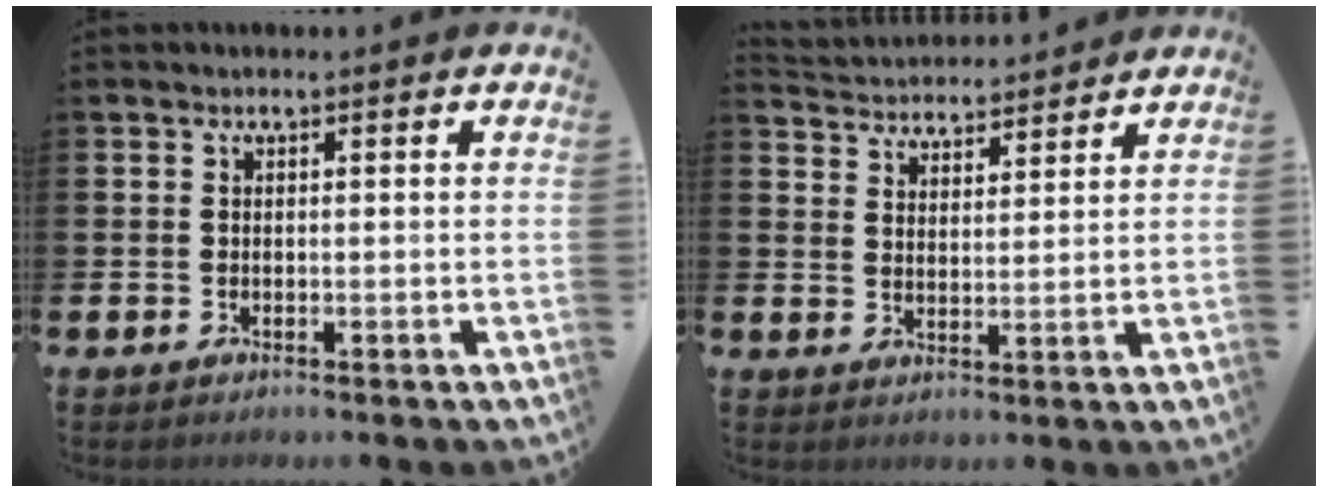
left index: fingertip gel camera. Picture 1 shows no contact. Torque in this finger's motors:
{"motor_torque": [1.00, -1.14, 0.28, 0.01]}